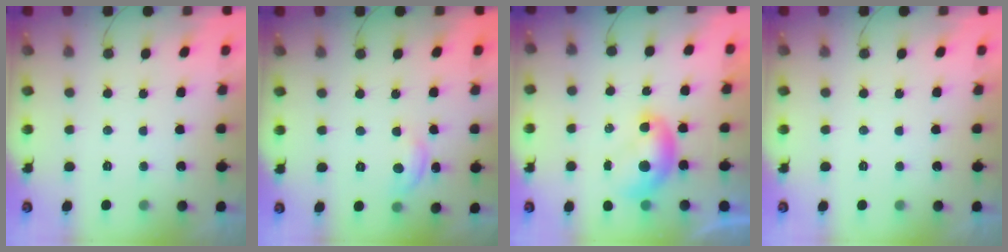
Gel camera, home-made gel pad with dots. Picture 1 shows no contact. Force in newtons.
{"total": 6.6, "press": 6.6, "slide": 0.6}
{"total": 7.0, "press": 7.0, "slide": 0.3}
{"total": 0.0}